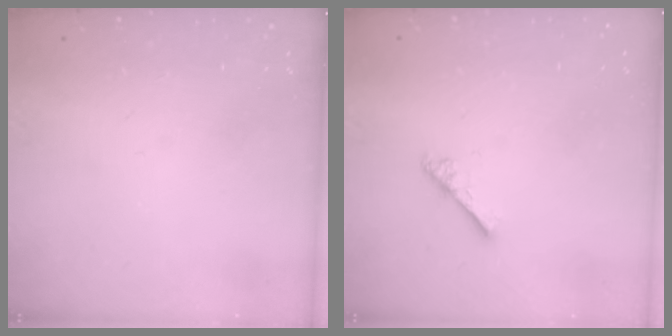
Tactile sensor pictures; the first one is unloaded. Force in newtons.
{"total": 3.3, "press": 3.3, "slide": 0.4}